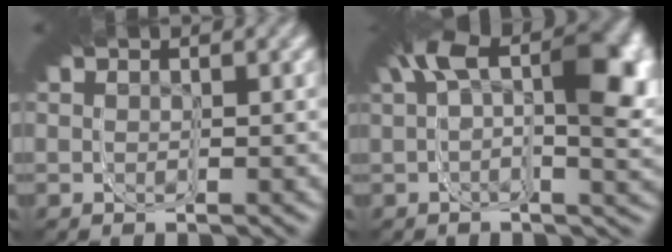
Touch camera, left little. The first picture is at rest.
{"total": 6.1, "force": [0.5, 2.2, 5.7], "torque": [-0.078, 0.015, 0.007]}